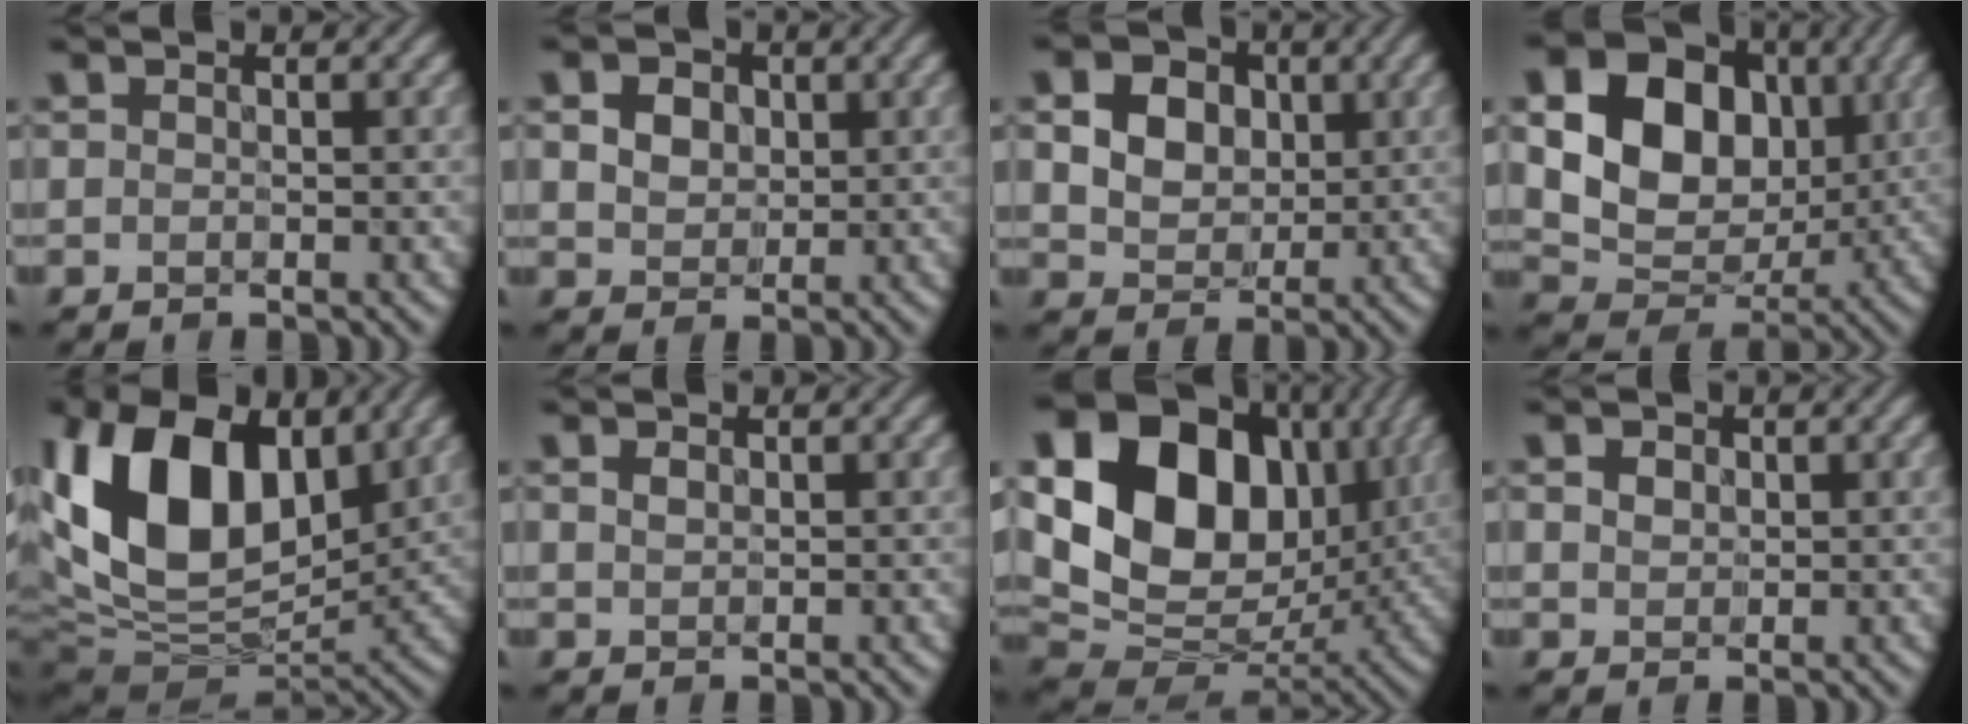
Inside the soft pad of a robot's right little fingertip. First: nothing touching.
{"total": 5.3, "force": [1.8, 4.0, 3.0], "torque": [-0.073, 0.019, 0.020]}
{"total": 11.2, "force": [3.8, 8.8, 5.8], "torque": [-0.126, 0.027, 0.063]}
{"total": 14.2, "force": [2.6, 11.0, 8.6], "torque": [-0.161, 0.026, 0.045]}
{"total": 16.4, "force": [4.4, 10.0, 12.2], "torque": [-0.247, 0.022, 0.069]}
{"total": 0.6, "force": [0.1, 0.4, 0.3], "torque": [-0.012, -0.002, 0.008]}
{"total": 18.2, "force": [4.4, 13.5, 11.5], "torque": [-0.218, 0.014, 0.085]}
{"total": 1.6, "force": [0.5, 1.3, 0.8], "torque": [-0.020, 0.004, 0.004]}